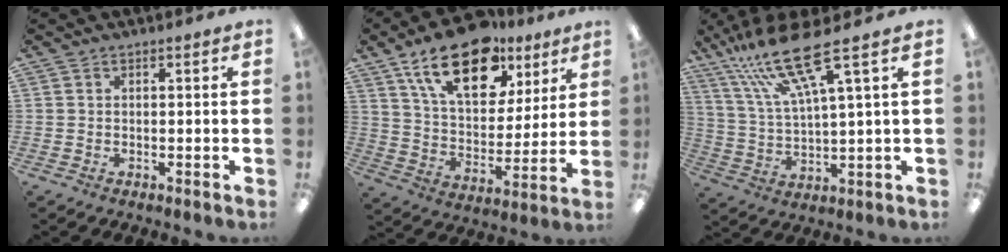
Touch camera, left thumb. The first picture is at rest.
{"total": 20.7, "force": [13.0, 10.6, 12.1], "torque": [-0.194, -0.056, 0.223]}
{"total": 16.7, "force": [11.1, 3.0, 12.1], "torque": [-0.254, -0.050, 0.185]}